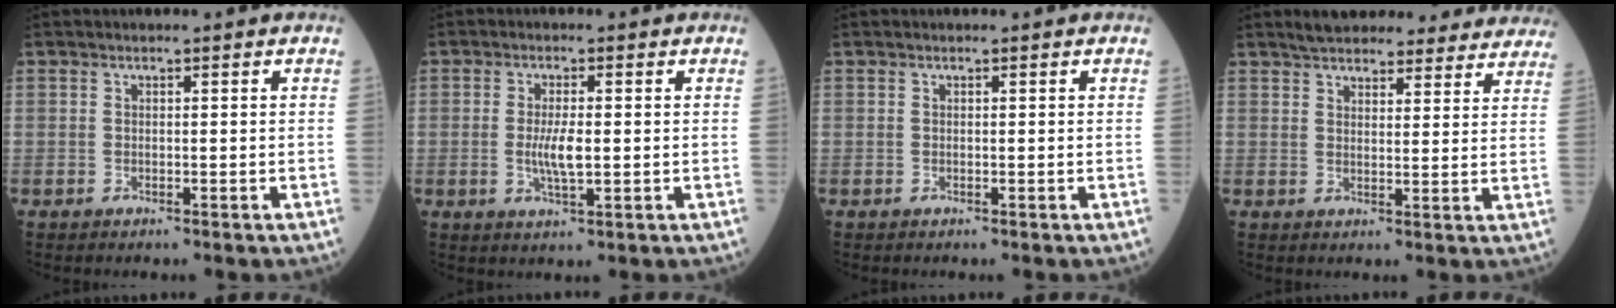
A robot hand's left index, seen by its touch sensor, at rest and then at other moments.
{"total": 4.1, "force": [-0.2, 0.8, 4.0], "torque": [-0.084, -0.006, -0.003]}
{"total": 0.0}
{"total": 22.0, "force": [20.0, 5.7, 7.3], "torque": [-0.093, 0.010, 0.241]}